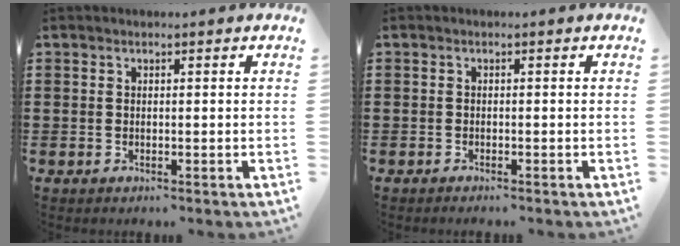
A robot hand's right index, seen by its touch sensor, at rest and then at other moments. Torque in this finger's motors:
{"motor_torque": [-0.28, 0.44, -0.11, -0.05]}